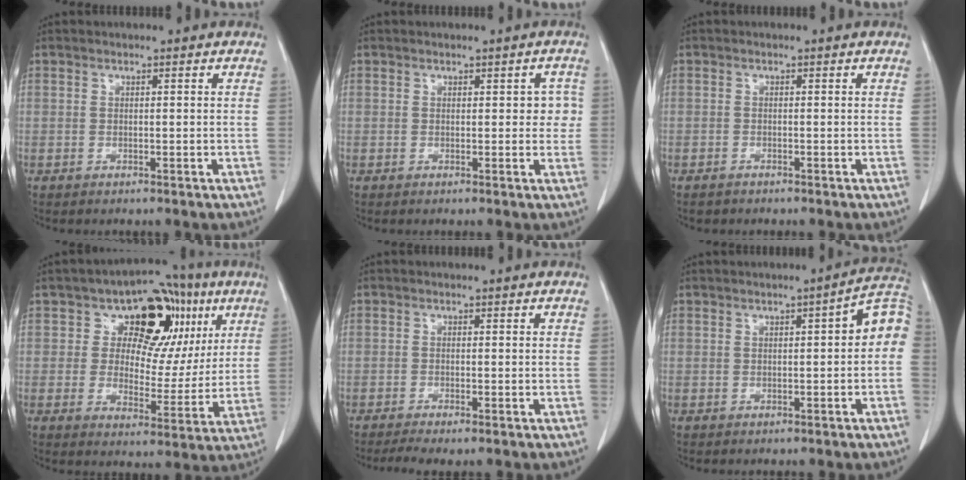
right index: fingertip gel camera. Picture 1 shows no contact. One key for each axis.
{"total": 2.6, "fx": 0.4, "fy": 1.6, "fz": 1.9, "tx": -0.007, "ty": 0.011, "tz": 0.003}
{"total": 1.0, "fx": -0.8, "fy": 0.5, "fz": 0.2, "tx": -0.006, "ty": 0.000, "tz": -0.014}
{"total": 13.4, "fx": 5.7, "fy": 9.1, "fz": 8.1, "tx": -0.075, "ty": 0.032, "tz": 0.083}
{"total": 4.1, "fx": -3.3, "fy": 0.5, "fz": 2.3, "tx": -0.032, "ty": -0.009, "tz": -0.051}
{"total": 5.5, "fx": 0.1, "fy": 1.4, "fz": 5.3, "tx": -0.058, "ty": 0.023, "tz": -0.006}